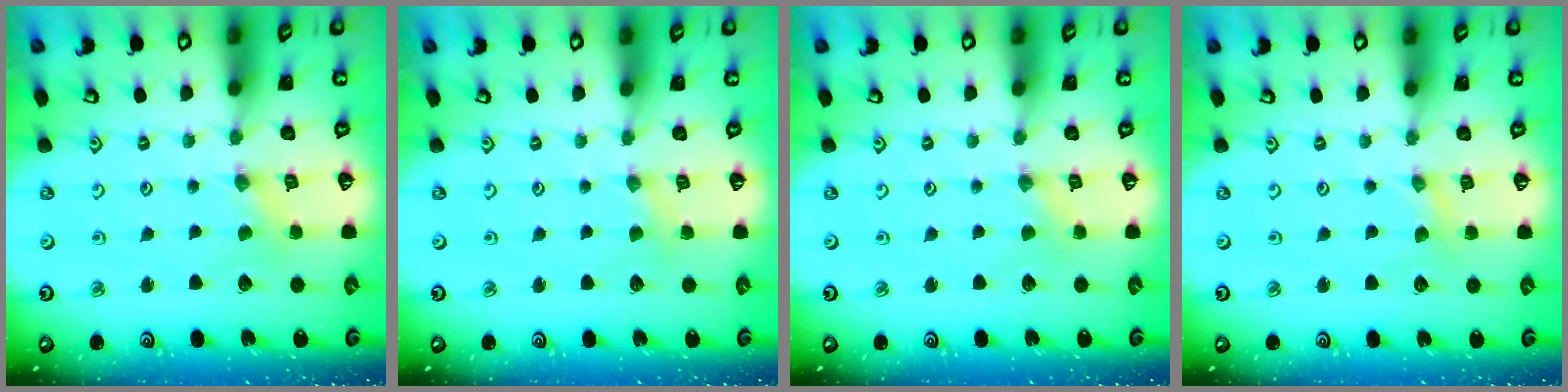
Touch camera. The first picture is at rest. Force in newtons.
{"total": 2.5, "press": 2.5, "slide": 0.3}
{"total": 0.9, "press": 0.9, "slide": 0.2}
{"total": 1.2, "press": 1.2, "slide": 0.1}